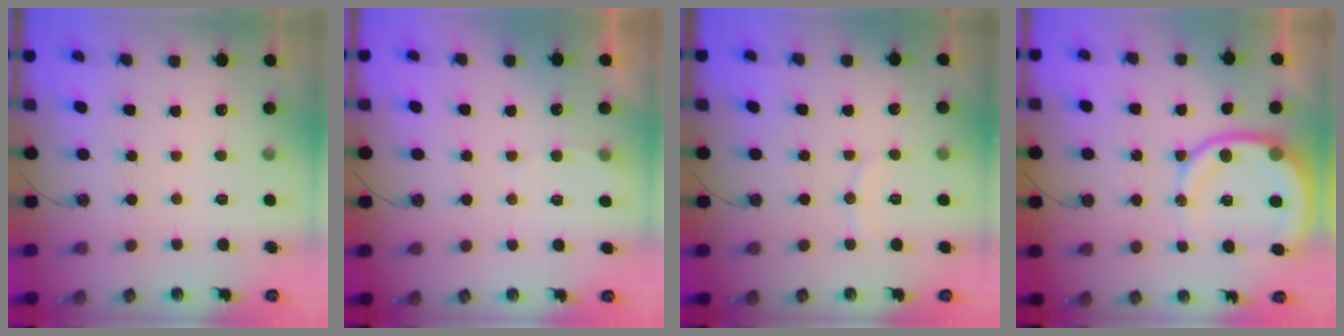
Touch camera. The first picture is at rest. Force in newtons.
{"total": 3.5, "press": 3.5, "slide": 0.3}
{"total": 5.1, "press": 5.0, "slide": 0.6}
{"total": 11.7, "press": 11.6, "slide": 1.4}